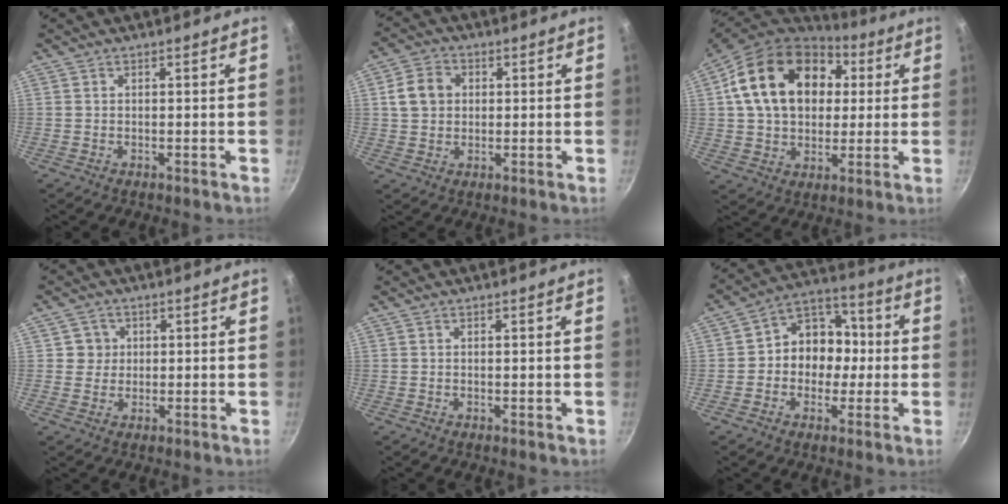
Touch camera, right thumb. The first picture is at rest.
{"total": 6.8, "force": [1.2, 5.7, 3.5], "torque": [-0.044, 0.010, 0.013]}
{"total": 21.8, "force": [5.5, 15.8, 14.0], "torque": [-0.220, 0.015, 0.088]}
{"total": 3.4, "force": [0.7, 3.3, 0.4], "torque": [0.021, 0.007, 0.006]}
{"total": 0.0}
{"total": 11.5, "force": [-0.5, 9.8, 6.1], "torque": [-0.033, 0.035, -0.027]}